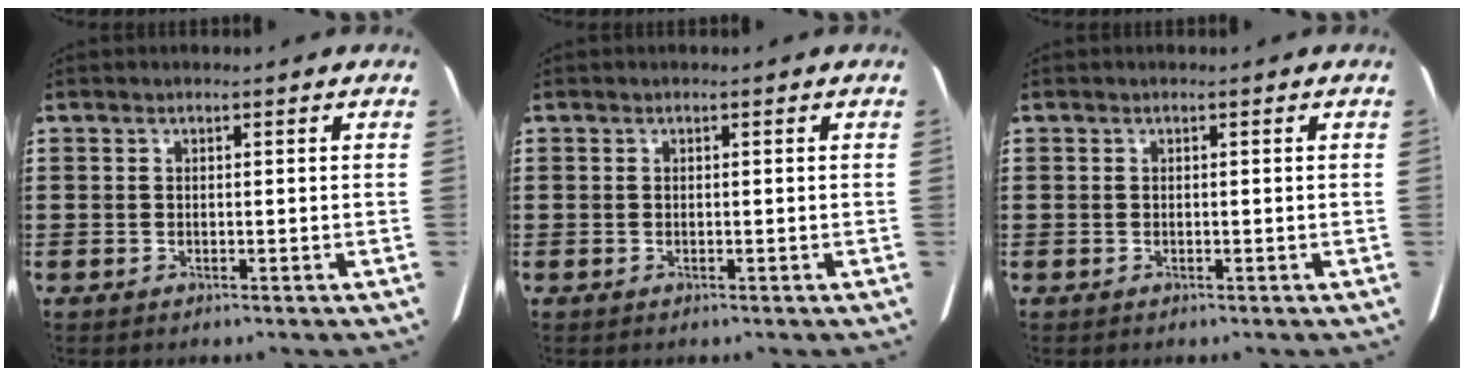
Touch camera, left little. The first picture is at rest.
{"total": 0.0}
{"total": 0.0}